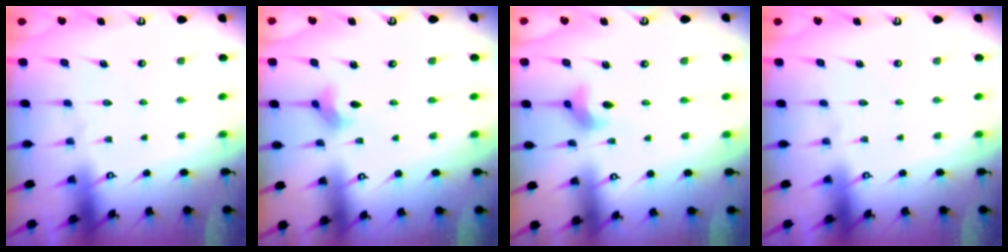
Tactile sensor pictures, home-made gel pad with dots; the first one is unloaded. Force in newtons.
{"total": 2.9, "press": 2.9, "slide": 0.3}
{"total": 5.7, "press": 5.6, "slide": 1.0}
{"total": 0.0}